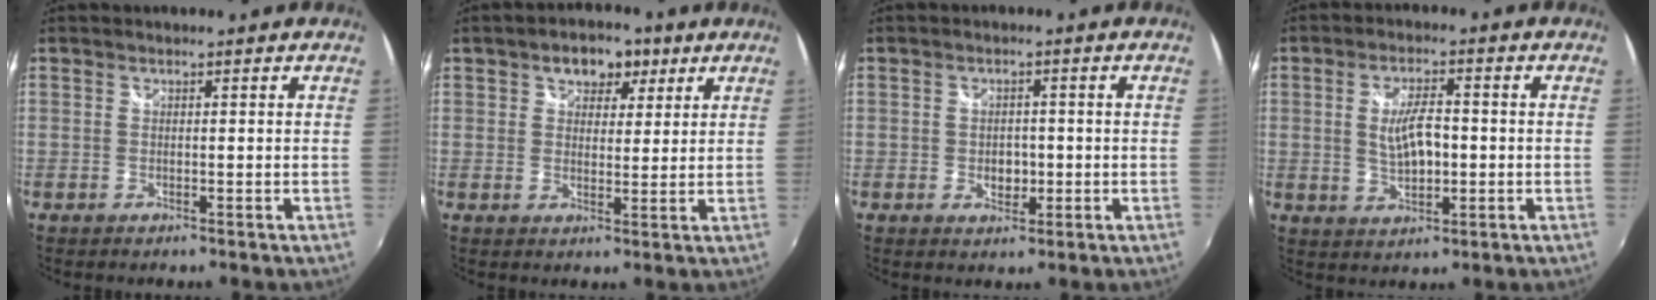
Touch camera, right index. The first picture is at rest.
{"total": 6.6, "force": [3.4, 4.4, 3.5], "torque": [-0.051, 0.016, 0.048]}
{"total": 3.4, "force": [-0.7, 2.6, 2.1], "torque": [-0.035, 0.000, -0.009]}
{"total": 6.8, "force": [-0.1, 2.9, 6.1], "torque": [-0.115, 0.001, 0.004]}